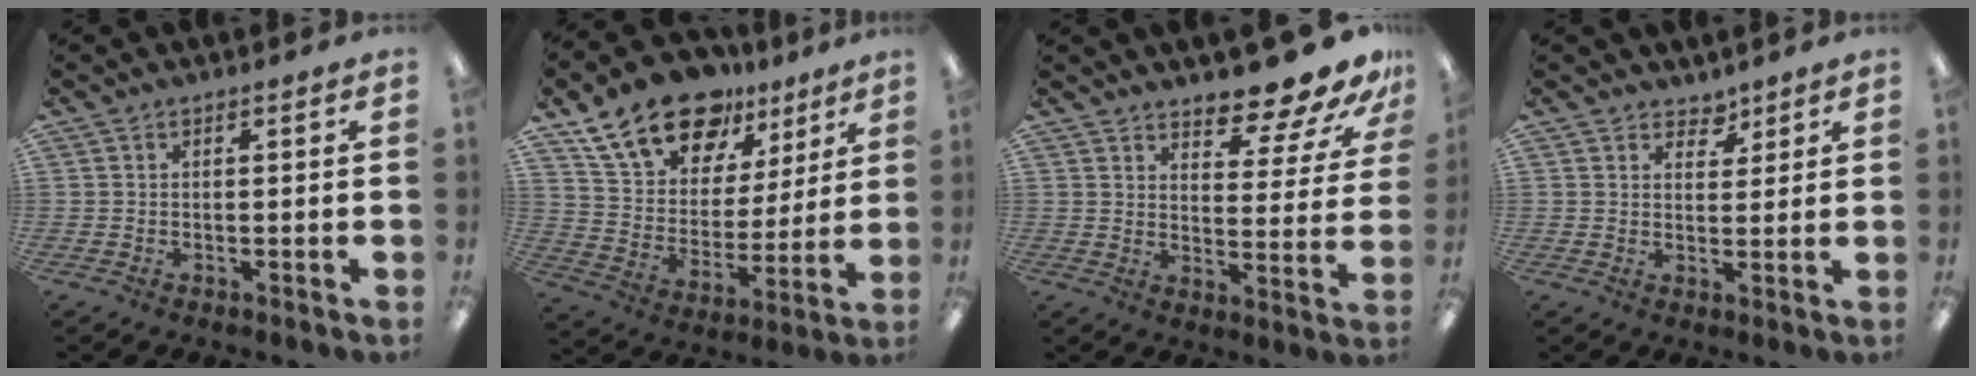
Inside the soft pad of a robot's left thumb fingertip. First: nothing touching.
{"total": 19.9, "force": [13.9, 11.2, 8.6], "torque": [-0.158, -0.077, 0.255]}
{"total": 12.0, "force": [10.7, 2.8, 4.5], "torque": [-0.053, -0.094, 0.186]}
{"total": 3.9, "force": [3.2, 2.3, 0.6], "torque": [0.002, -0.018, 0.055]}